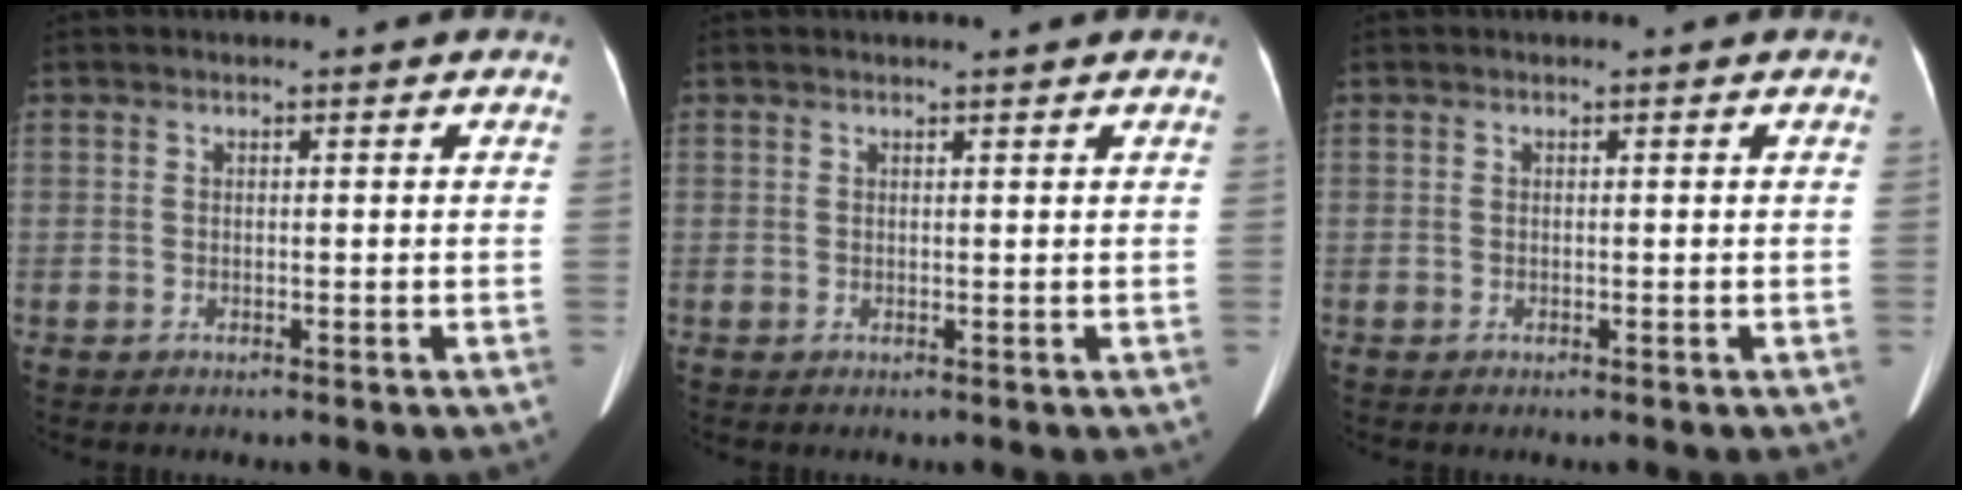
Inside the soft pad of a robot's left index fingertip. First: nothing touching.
{"total": 1.8, "force": [1.7, -0.1, 0.7], "torque": [-0.009, 0.008, 0.026]}
{"total": 0.0}